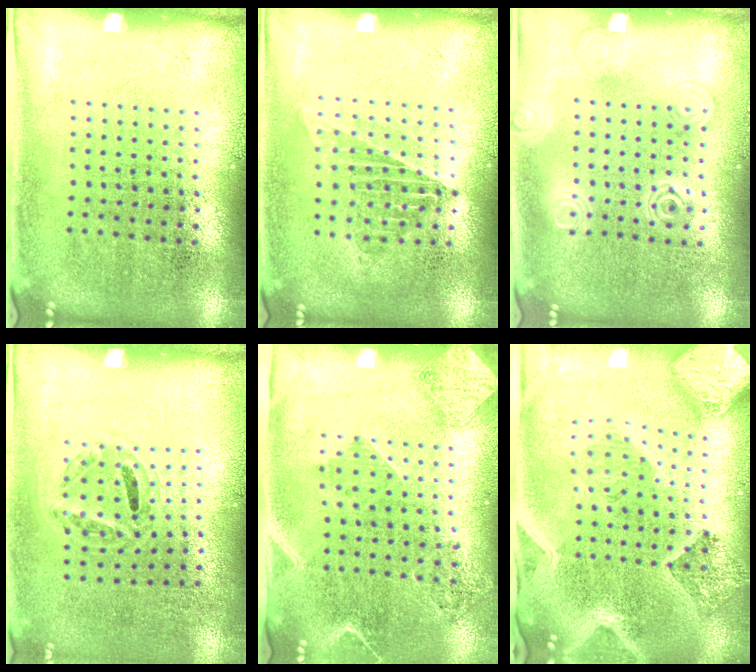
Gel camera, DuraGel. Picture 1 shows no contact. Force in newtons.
{"total": 1.2, "press": 1.1, "slide": 0.4}
{"total": 1.3, "press": 1.3, "slide": 0.2}
{"total": 1.1, "press": 0.7, "slide": 0.9}
{"total": 1.8, "press": 1.6, "slide": 0.9}
{"total": 2.3, "press": 2.1, "slide": 1.0}